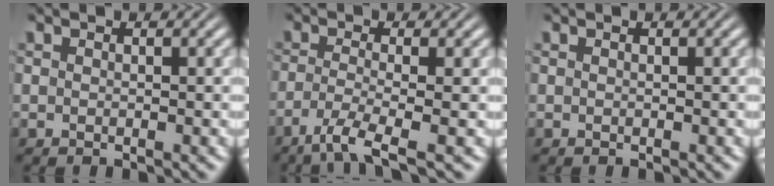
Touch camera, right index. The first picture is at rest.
{"total": 4.2, "force": [-2.8, 0.3, 3.2], "torque": [-0.070, -0.031, -0.031]}
{"total": 0.0}